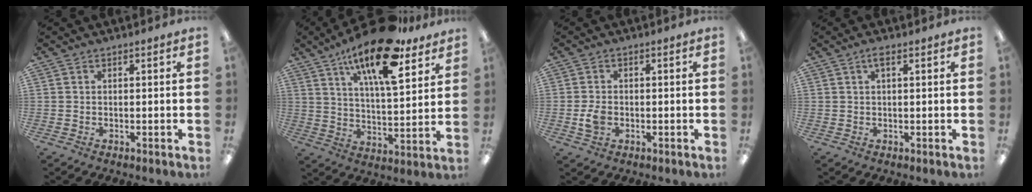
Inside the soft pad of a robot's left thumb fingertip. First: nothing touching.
{"total": 19.5, "force": [13.0, 6.5, 13.0], "torque": [-0.216, -0.072, 0.213]}
{"total": 3.5, "force": [-0.7, 2.5, 2.4], "torque": [-0.047, 0.003, -0.013]}
{"total": 2.1, "force": [1.0, 0.5, 1.7], "torque": [-0.030, 0.002, 0.015]}